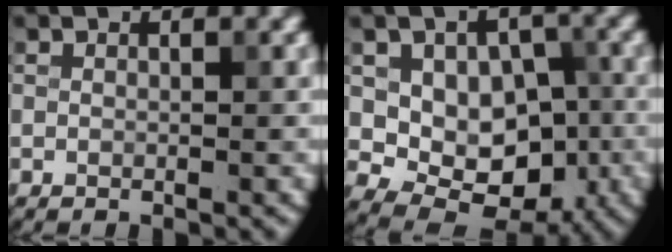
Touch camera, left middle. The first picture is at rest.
{"total": 8.3, "force": [-0.8, 5.9, 5.9], "torque": [-0.075, 0.003, -0.008]}